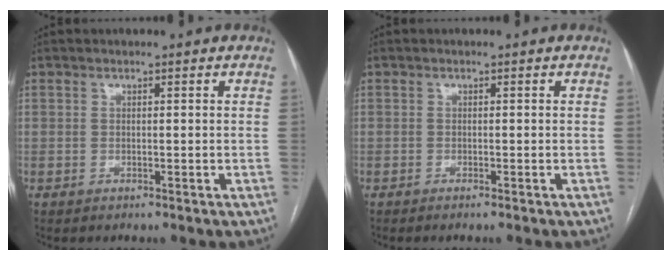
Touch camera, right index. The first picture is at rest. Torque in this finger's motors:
{"motor_torque": [0.01, -0.04, -0.02, 0.01]}